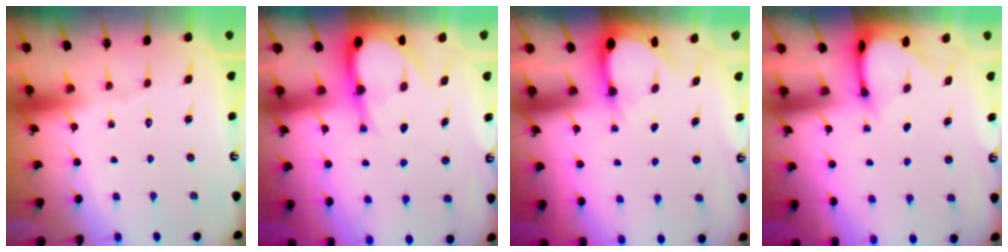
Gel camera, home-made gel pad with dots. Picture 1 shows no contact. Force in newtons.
{"total": 8.8, "press": 8.8, "slide": 0.9}
{"total": 3.1, "press": 3.1, "slide": 0.3}
{"total": 2.9, "press": 2.9, "slide": 0.2}